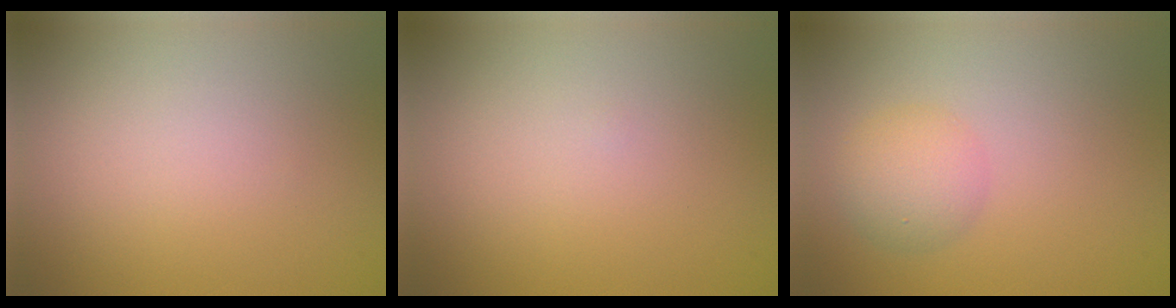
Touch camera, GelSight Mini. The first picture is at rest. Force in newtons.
{"total": 0.0}
{"total": 2.8, "press": 2.8, "slide": 0.0}